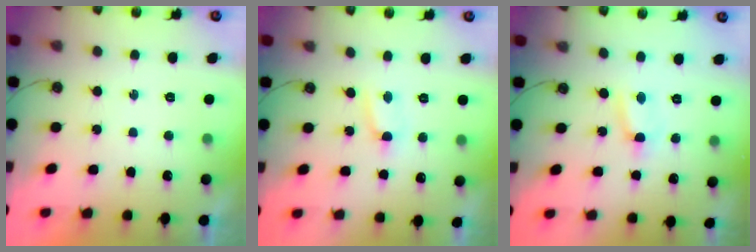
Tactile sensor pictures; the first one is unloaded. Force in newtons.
{"total": 2.4, "press": 2.4, "slide": 0.3}
{"total": 1.2, "press": 1.1, "slide": 0.6}